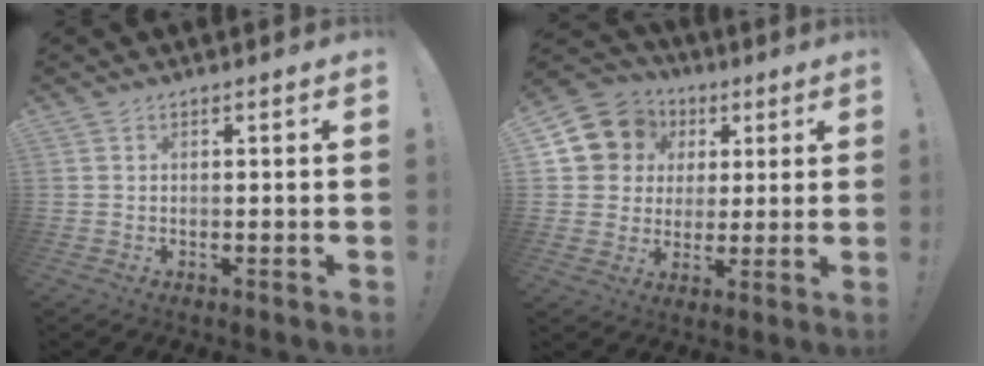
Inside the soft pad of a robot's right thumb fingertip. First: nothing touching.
{"total": 11.4, "force": [3.9, 10.2, 3.0], "torque": [-0.049, -0.014, 0.087]}